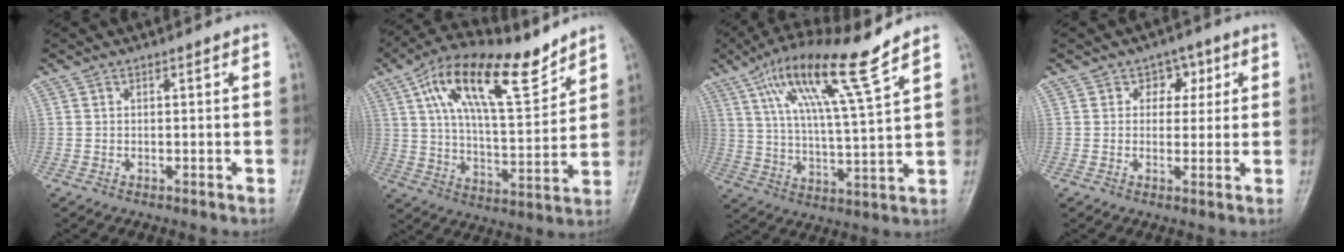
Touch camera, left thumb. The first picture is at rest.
{"total": 18.8, "force": [10.7, 7.3, 13.6], "torque": [-0.205, -0.035, 0.191]}
{"total": 15.2, "force": [9.6, 1.0, 11.7], "torque": [-0.211, -0.036, 0.174]}
{"total": 4.4, "force": [1.6, 3.6, 2.0], "torque": [0.012, -0.001, 0.017]}